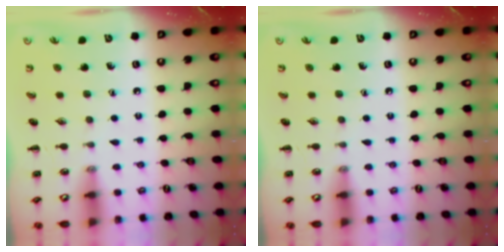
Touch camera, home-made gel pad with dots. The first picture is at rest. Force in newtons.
{"total": 0.0}